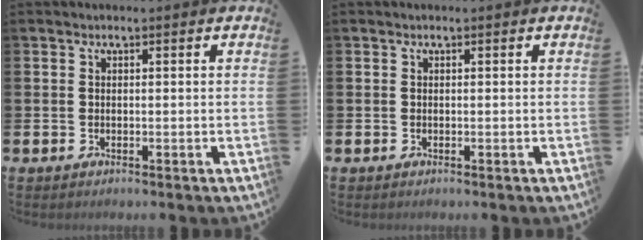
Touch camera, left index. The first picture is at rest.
{"total": 0.0}